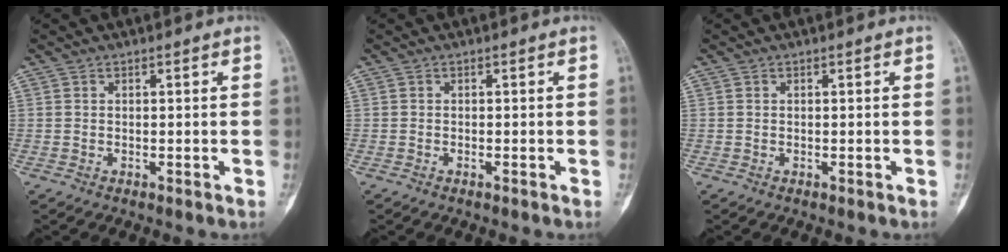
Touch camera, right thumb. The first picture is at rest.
{"total": 0.0}
{"total": 0.0}